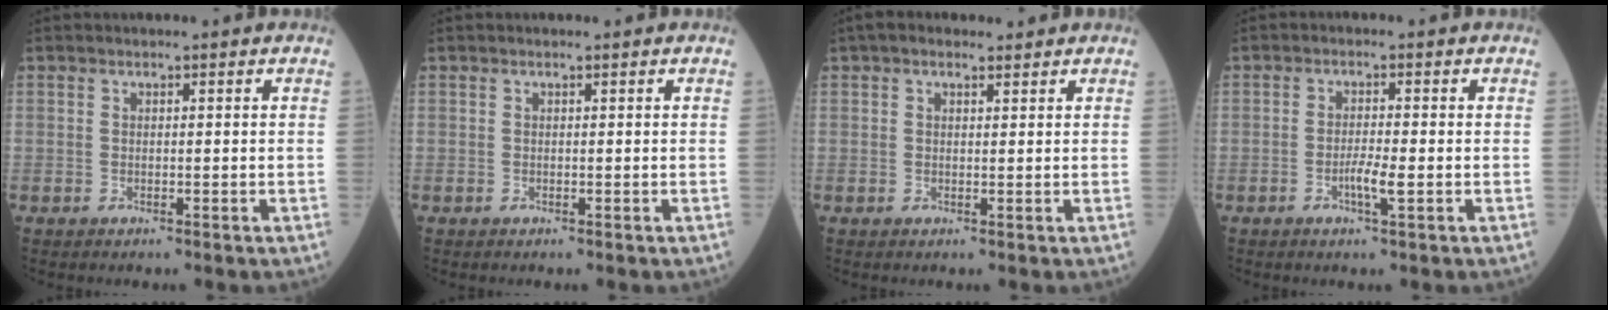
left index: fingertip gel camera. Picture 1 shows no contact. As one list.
[{"total": 0.0}, {"total": 2.6, "force": [1.7, 1.4, 1.4], "torque": [-0.032, 0.021, 0.027]}, {"total": 2.9, "force": [-1.1, 0.2, 2.7], "torque": [-0.053, -0.006, -0.023]}]